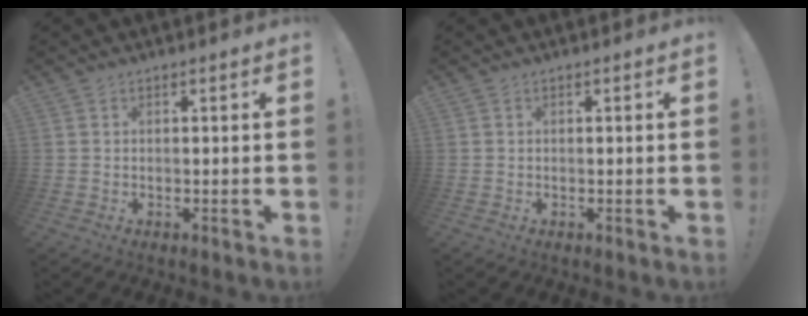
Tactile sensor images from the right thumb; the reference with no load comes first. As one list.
[{"total": 0.0}]